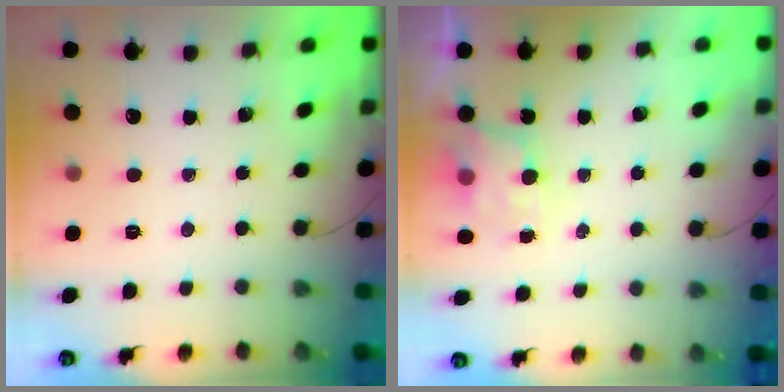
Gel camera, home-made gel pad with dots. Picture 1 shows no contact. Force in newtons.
{"total": 5.7, "press": 5.7, "slide": 0.4}